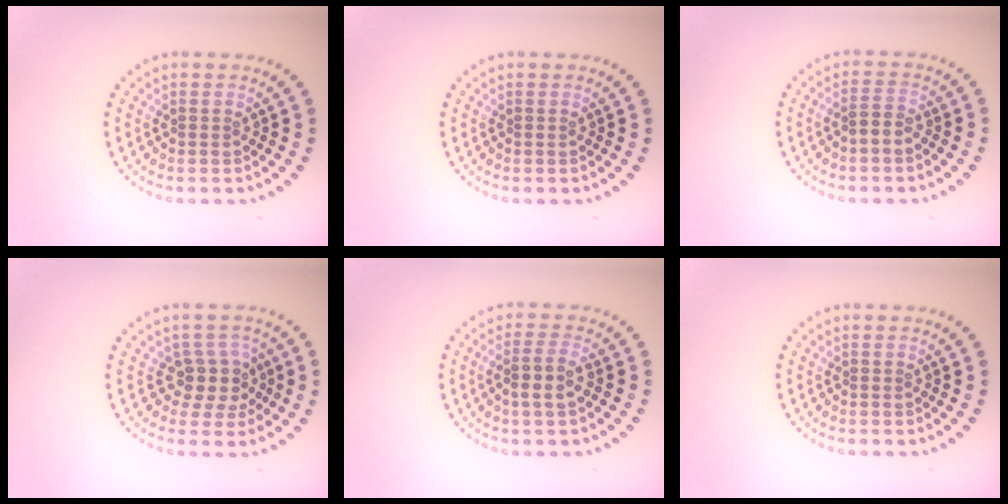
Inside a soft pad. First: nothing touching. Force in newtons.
{"total": 0.0}
{"total": 1.6, "press": 1.5, "slide": 0.5}
{"total": 2.9, "press": 2.3, "slide": 1.7}
{"total": 2.3, "press": 2.0, "slide": 1.1}
{"total": 0.0}